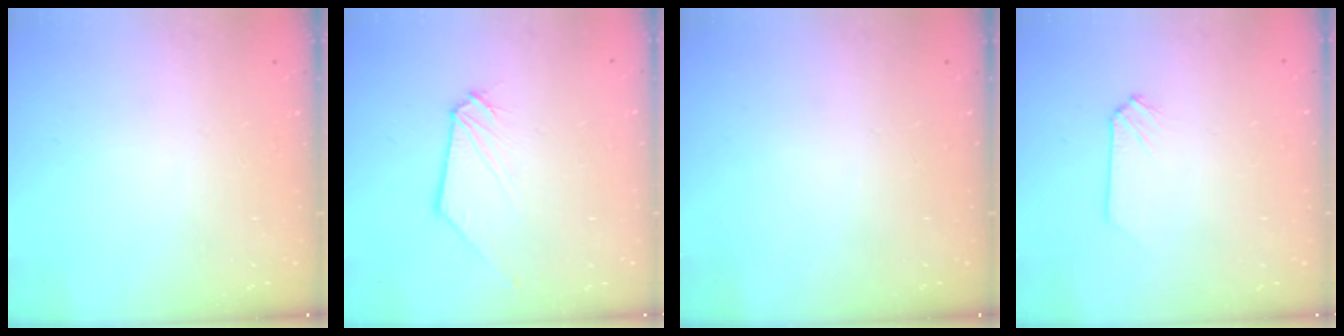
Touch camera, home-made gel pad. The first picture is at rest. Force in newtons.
{"total": 0.0}
{"total": 0.0}
{"total": 0.0}